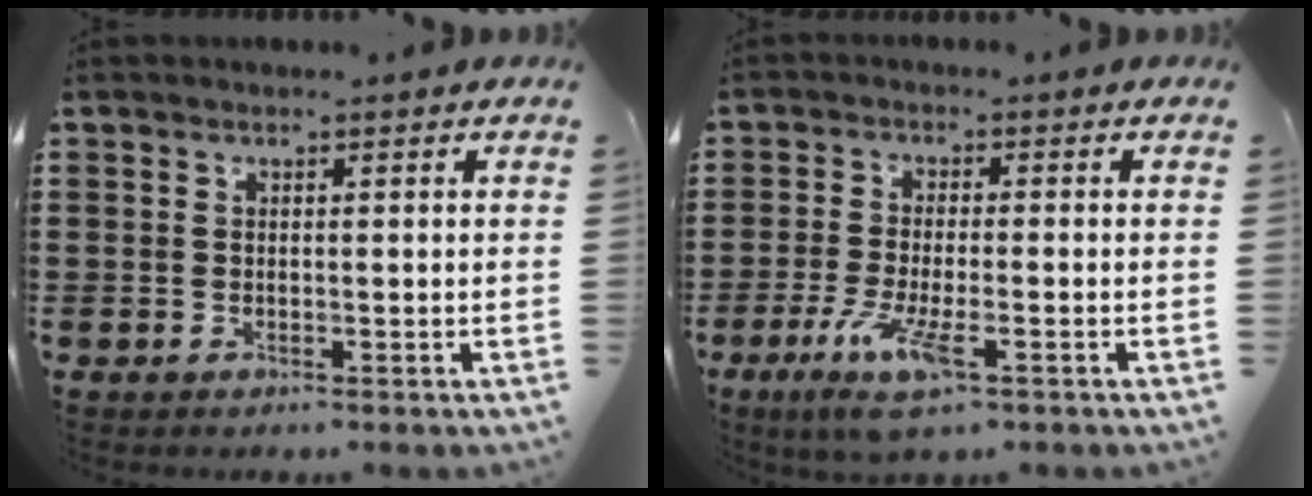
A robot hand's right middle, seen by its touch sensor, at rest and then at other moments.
{"total": 6.7, "force": [-3.2, 1.6, 5.6], "torque": [-0.114, -0.014, -0.056]}